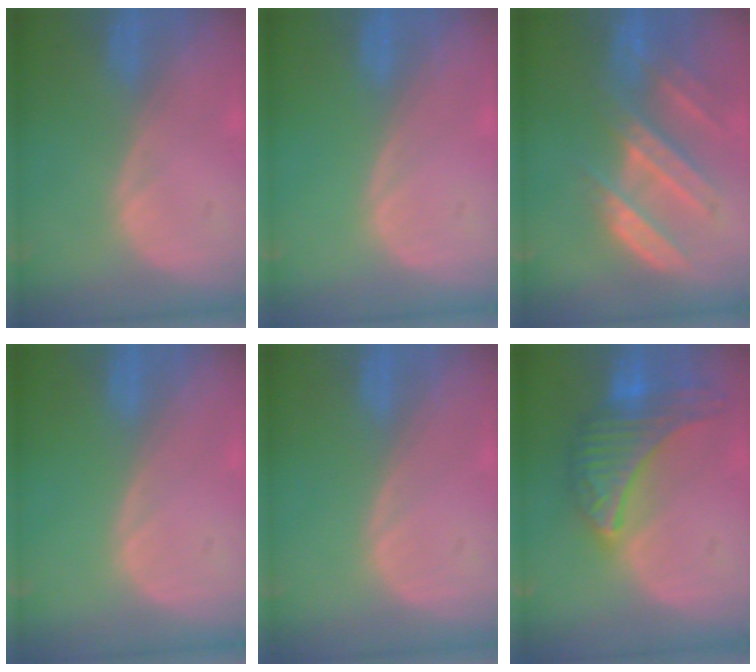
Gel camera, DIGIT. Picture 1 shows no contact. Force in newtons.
{"total": 0.0}
{"total": 9.0, "press": 8.1, "slide": 4.0}
{"total": 0.0}
{"total": 0.0}
{"total": 9.5, "press": 9.5, "slide": 0.5}